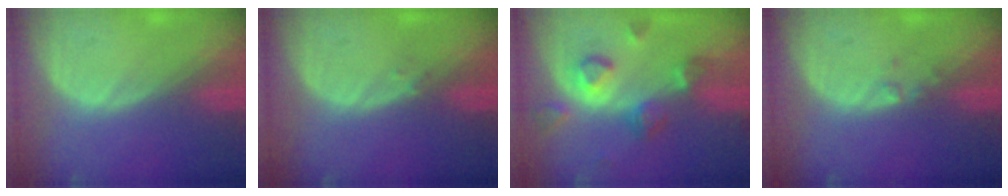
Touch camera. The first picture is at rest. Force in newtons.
{"total": 0.7, "press": 0.7, "slide": 0.1}
{"total": 7.1, "press": 7.0, "slide": 1.2}
{"total": 0.9, "press": 0.9, "slide": 0.1}